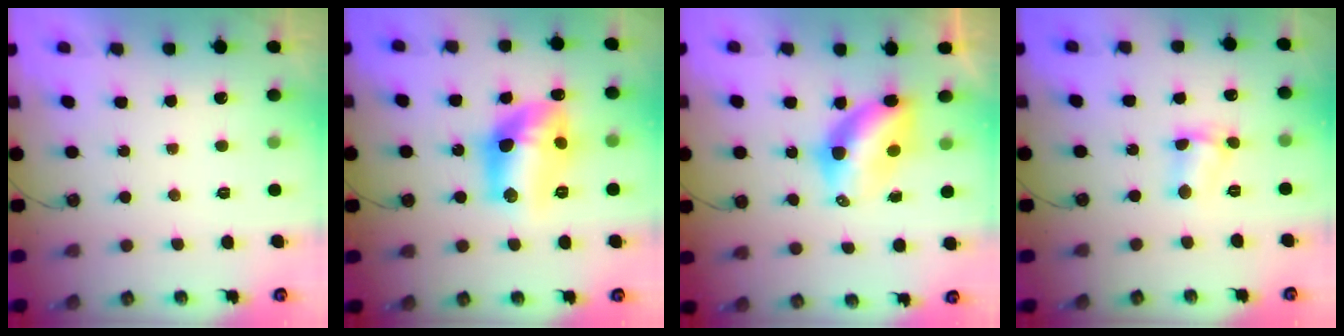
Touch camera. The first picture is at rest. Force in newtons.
{"total": 14.1, "press": 14.1, "slide": 0.9}
{"total": 7.4, "press": 7.4, "slide": 0.6}
{"total": 3.4, "press": 3.4, "slide": 0.2}